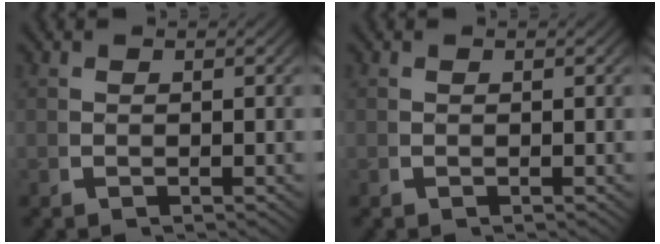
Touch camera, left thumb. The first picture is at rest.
{"total": 0.0}